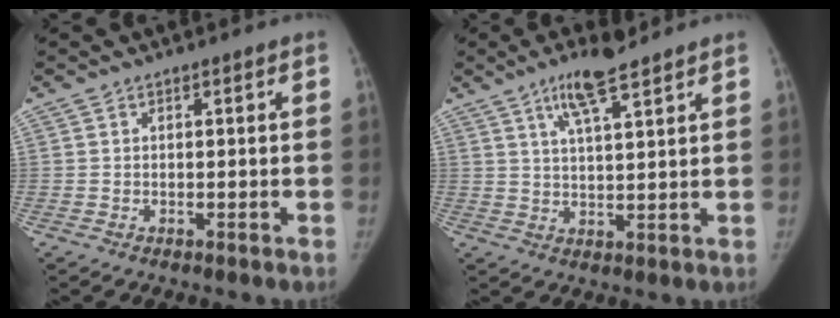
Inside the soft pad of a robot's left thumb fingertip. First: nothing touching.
{"total": 7.5, "force": [5.1, 1.3, 5.4], "torque": [-0.099, -0.023, 0.092]}